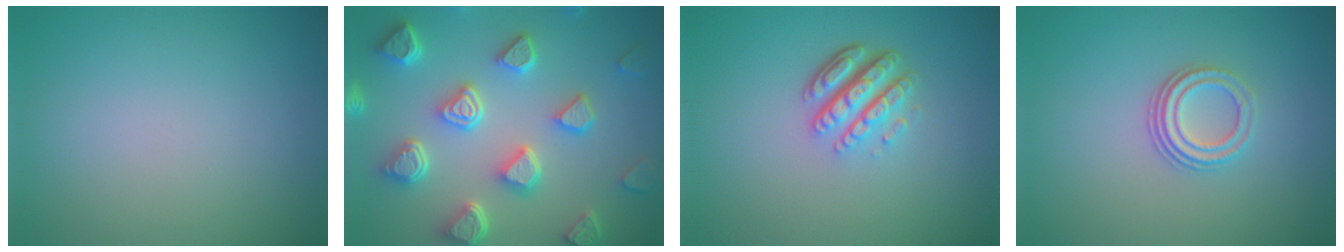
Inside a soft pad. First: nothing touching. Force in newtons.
{"total": 7.0, "press": 5.7, "slide": 4.1}
{"total": 4.9, "press": 3.4, "slide": 3.5}
{"total": 3.0, "press": 2.3, "slide": 1.9}